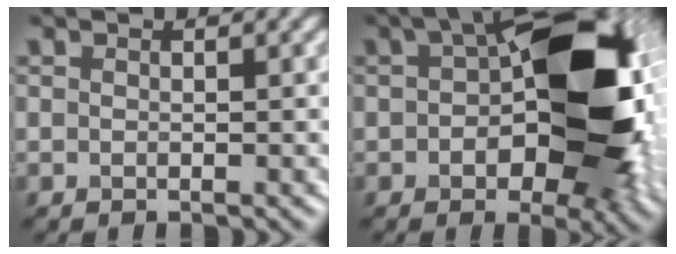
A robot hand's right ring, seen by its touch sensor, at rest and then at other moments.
{"total": 15.8, "force": [0.8, 8.4, 13.3], "torque": [-0.176, 0.012, 0.009]}